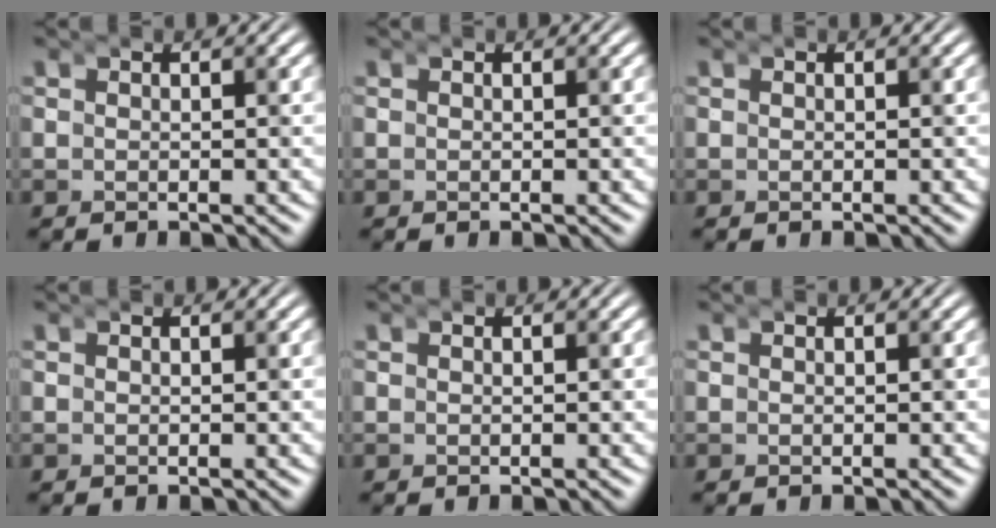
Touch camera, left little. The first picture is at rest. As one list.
[{"total": 0.0}, {"total": 0.0}, {"total": 0.0}, {"total": 0.0}, {"total": 0.0}]